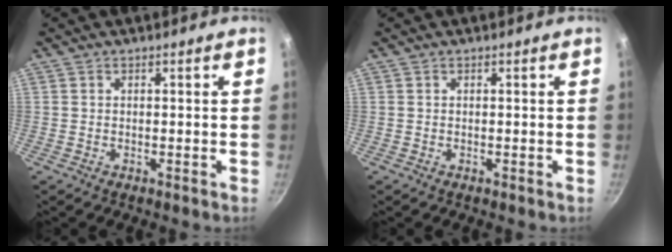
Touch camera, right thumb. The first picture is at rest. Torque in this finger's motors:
{"motor_torque": [0.00, 0.00, 0.05, -0.14, 0.00]}